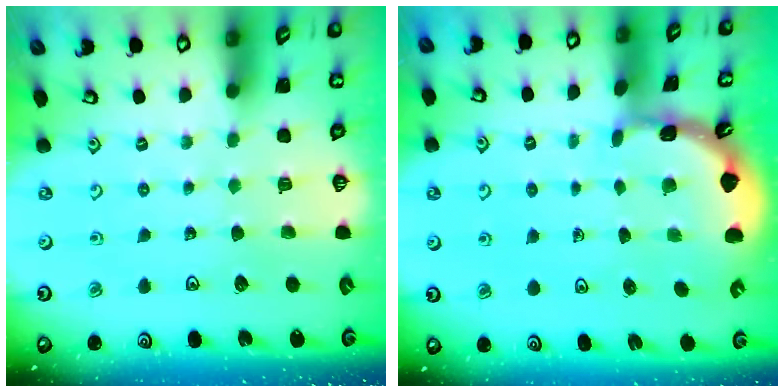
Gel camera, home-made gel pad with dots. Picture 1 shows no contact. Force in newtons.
{"total": 1.7, "press": 1.6, "slide": 0.1}